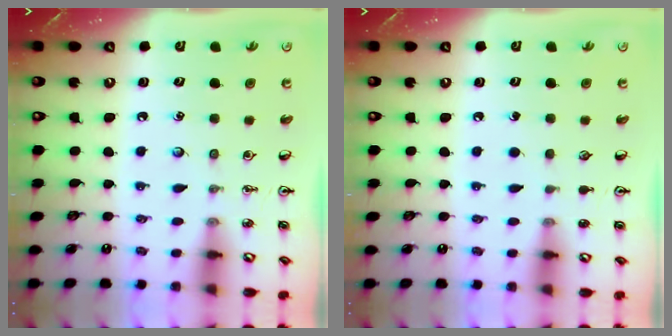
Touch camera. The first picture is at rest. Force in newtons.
{"total": 0.0}